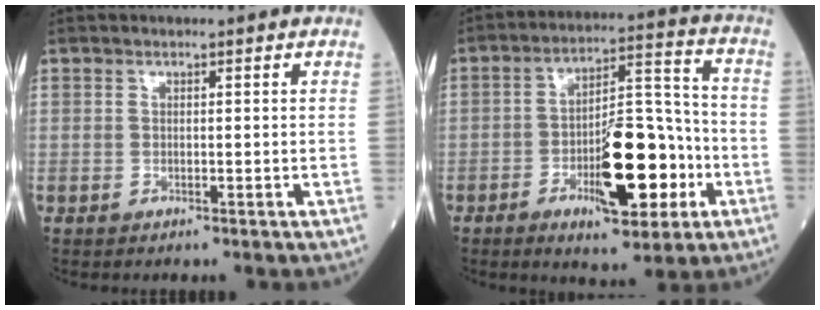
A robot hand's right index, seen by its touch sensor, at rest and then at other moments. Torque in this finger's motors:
{"motor_torque": [0.52, -0.23, 0.33, 0.17]}